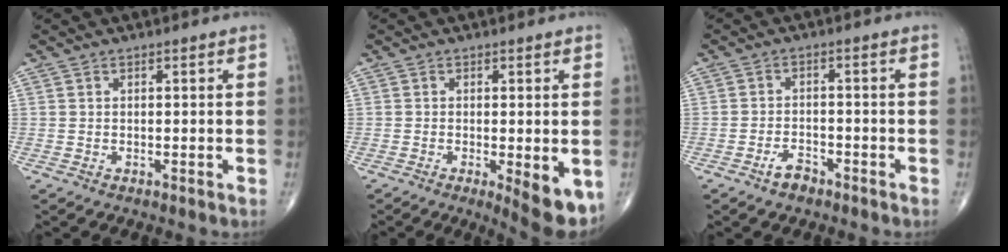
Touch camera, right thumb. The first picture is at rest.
{"total": 7.7, "force": [-2.3, 2.3, 6.9], "torque": [-0.089, -0.018, -0.030]}
{"total": 3.2, "force": [-2.3, 1.6, 1.6], "torque": [-0.026, 0.013, -0.039]}